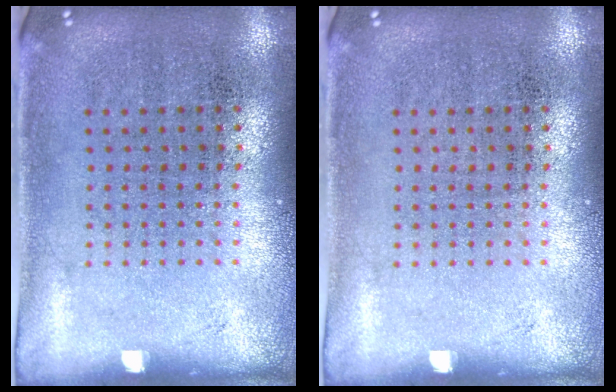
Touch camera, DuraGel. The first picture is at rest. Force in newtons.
{"total": 0.0}